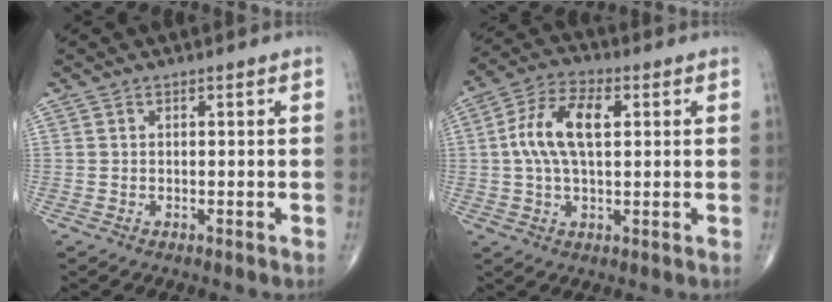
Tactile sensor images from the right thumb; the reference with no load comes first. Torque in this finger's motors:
{"motor_torque": [0.24, 0.25, 0.51, 0.11, 0.20]}